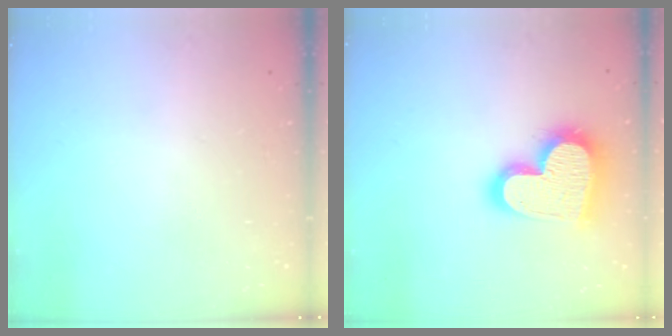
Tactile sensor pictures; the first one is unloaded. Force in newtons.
{"total": 21.5, "press": 21.4, "slide": 1.5}